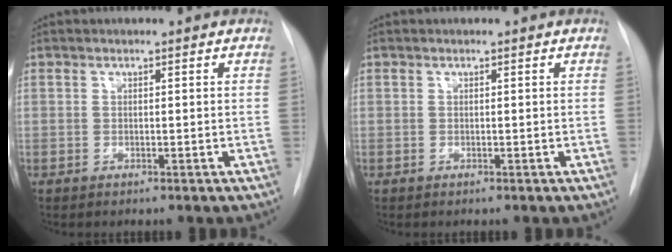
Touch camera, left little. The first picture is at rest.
{"total": 0.0}